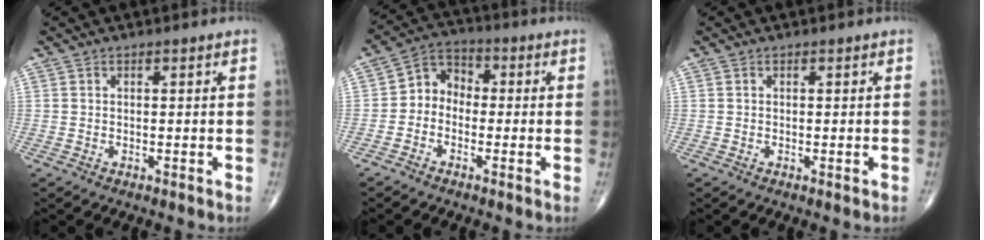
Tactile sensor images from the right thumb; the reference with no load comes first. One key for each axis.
{"total": 6.0, "fx": -1.2, "fy": 5.0, "fz": 3.2, "tx": -0.026, "ty": 0.029, "tz": -0.043}
{"total": 0.6, "fx": -0.3, "fy": 0.0, "fz": 0.6, "tx": -0.007, "ty": -0.002, "tz": -0.003}